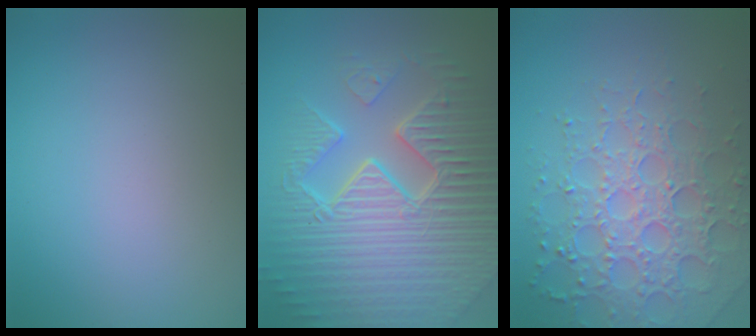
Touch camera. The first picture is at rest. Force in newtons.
{"total": 11.1, "press": 7.0, "slide": 8.6}
{"total": 5.4, "press": 5.2, "slide": 1.5}